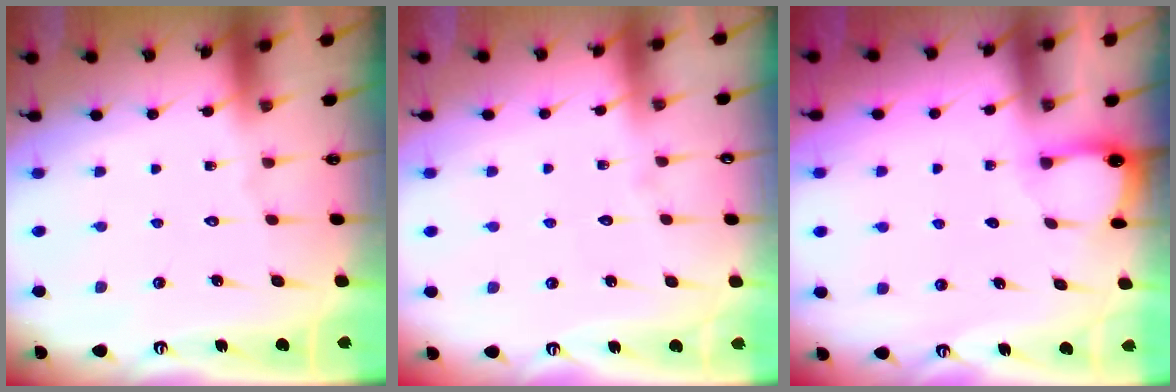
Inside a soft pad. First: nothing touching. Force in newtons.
{"total": 1.8, "press": 1.8, "slide": 0.1}
{"total": 2.0, "press": 2.0, "slide": 0.2}